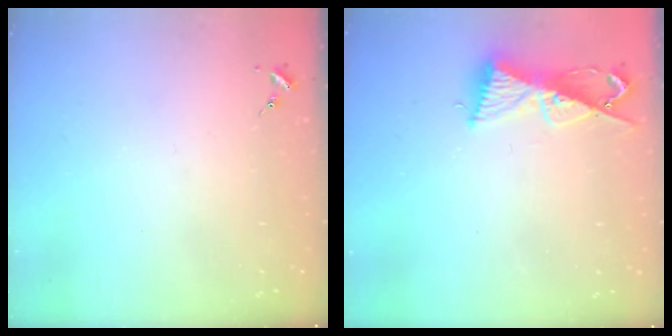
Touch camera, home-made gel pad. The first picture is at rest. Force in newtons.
{"total": 9.3, "press": 9.3, "slide": 0.4}